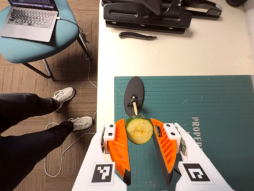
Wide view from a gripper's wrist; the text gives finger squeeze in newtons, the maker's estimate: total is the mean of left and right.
{"total": 8.8, "left": 8.2, "right": 9.4}